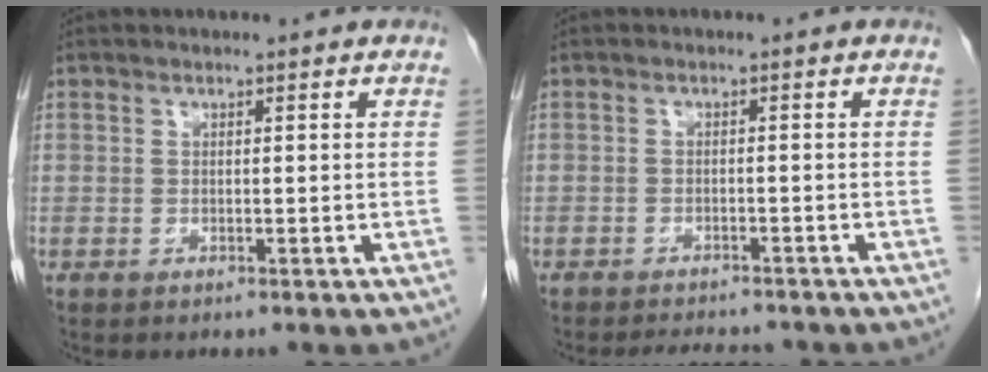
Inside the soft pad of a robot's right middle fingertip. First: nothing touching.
{"total": 4.4, "force": [-4.1, 0.5, 1.2], "torque": [-0.021, -0.011, -0.061]}